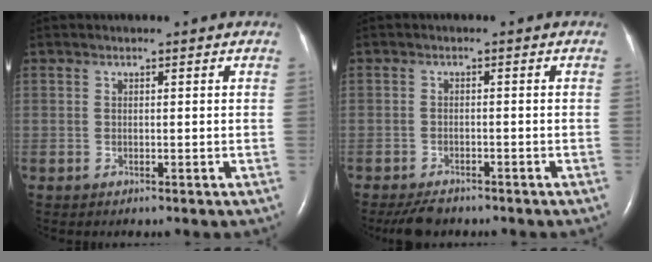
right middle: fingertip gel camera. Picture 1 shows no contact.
{"total": 4.2, "force": [-3.5, 1.6, 1.6], "torque": [-0.033, -0.007, -0.055]}